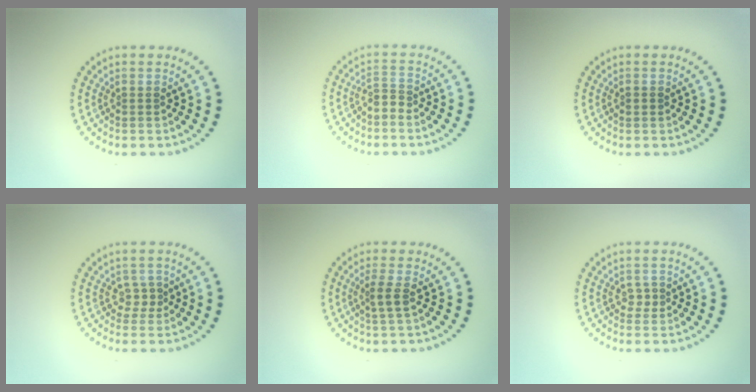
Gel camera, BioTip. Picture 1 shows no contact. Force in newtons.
{"total": 1.8, "press": 1.2, "slide": 1.2}
{"total": 0.8, "press": 0.8, "slide": 0.1}
{"total": 1.3, "press": 0.9, "slide": 0.9}
{"total": 1.7, "press": 1.4, "slide": 0.9}
{"total": 1.0, "press": 1.0, "slide": 0.4}